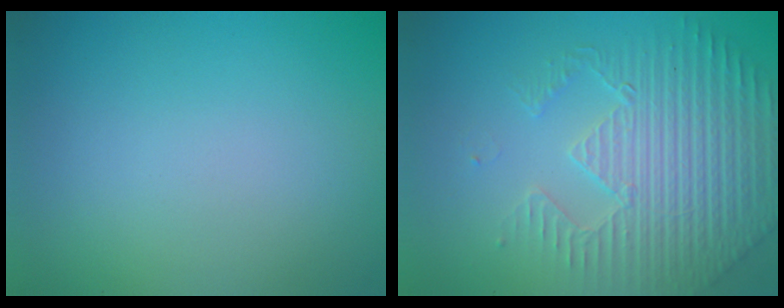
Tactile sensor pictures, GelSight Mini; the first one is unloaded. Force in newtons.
{"total": 5.0, "press": 4.6, "slide": 1.9}